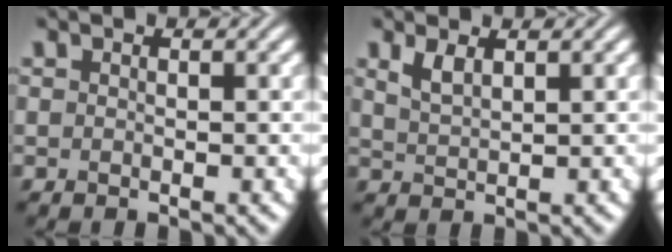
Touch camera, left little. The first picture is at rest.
{"total": 1.9, "force": [1.2, 0.6, 1.3], "torque": [-0.031, 0.000, 0.028]}